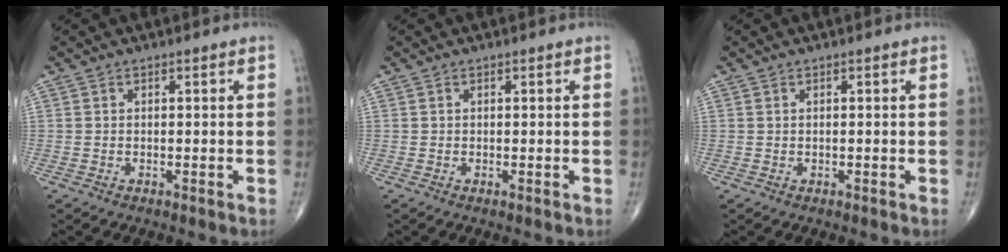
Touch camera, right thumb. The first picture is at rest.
{"total": 0.0}
{"total": 0.0}